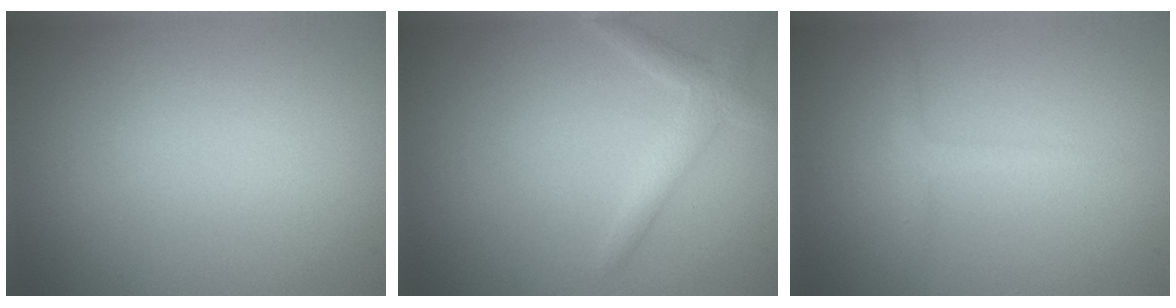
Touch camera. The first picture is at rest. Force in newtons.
{"total": 2.0, "press": 2.0, "slide": 0.1}
{"total": 1.4, "press": 1.4, "slide": 0.1}